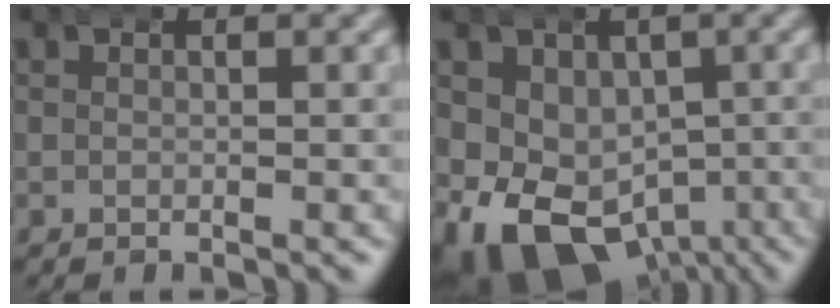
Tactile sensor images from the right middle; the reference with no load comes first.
{"total": 13.4, "force": [-5.9, 10.3, 6.3], "torque": [-0.136, -0.081, -0.072]}